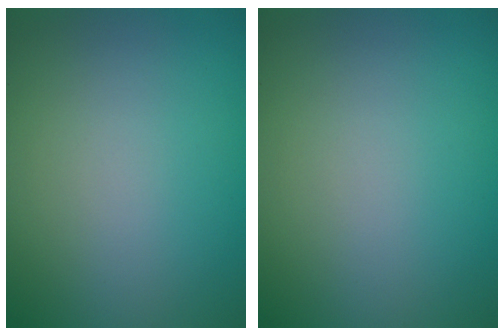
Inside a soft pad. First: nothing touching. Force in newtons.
{"total": 0.0}